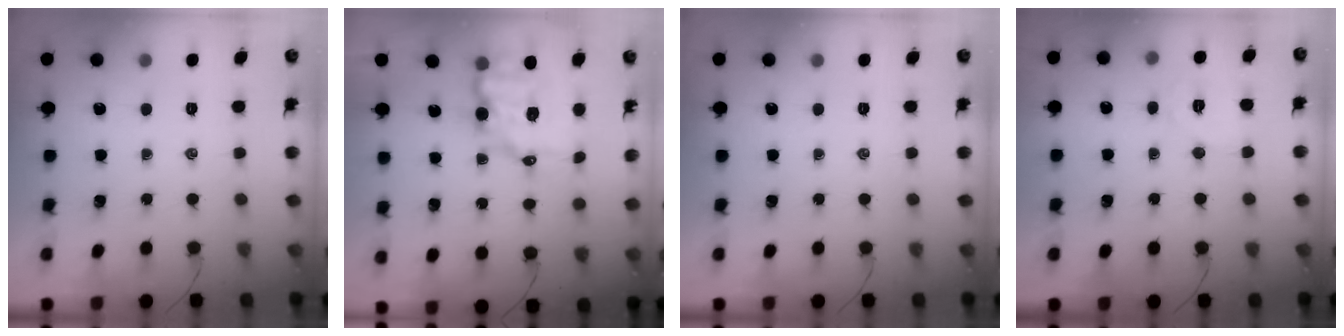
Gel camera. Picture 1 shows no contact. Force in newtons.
{"total": 9.3, "press": 9.1, "slide": 2.1}
{"total": 0.0}
{"total": 6.4, "press": 6.4, "slide": 1.0}